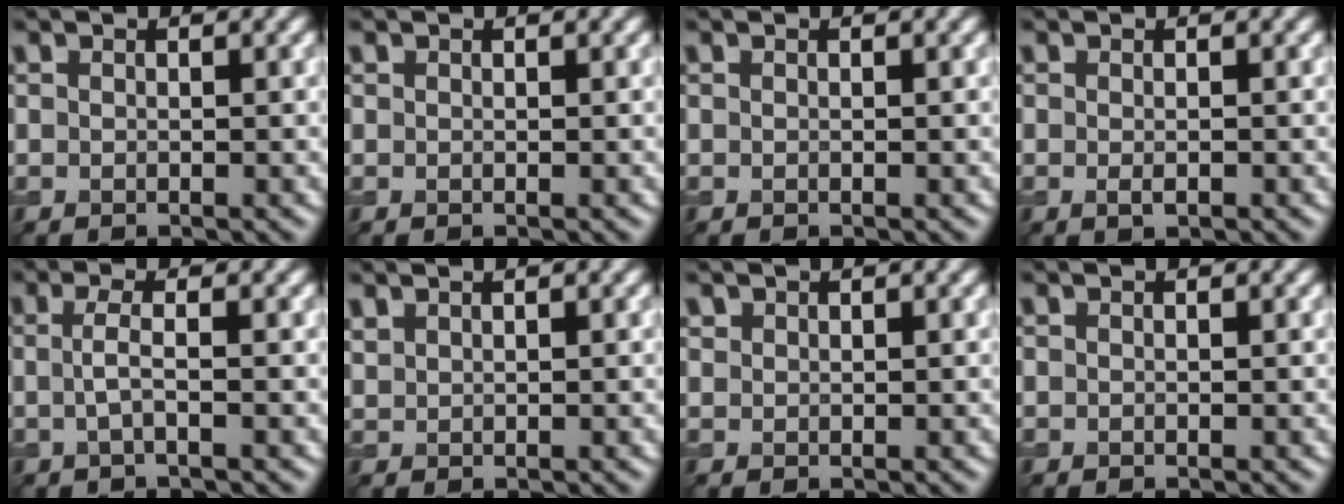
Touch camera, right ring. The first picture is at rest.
{"total": 0.0}
{"total": 0.0}
{"total": 0.8, "force": [-0.2, 0.3, 0.7], "torque": [-0.015, -0.003, -0.002]}
{"total": 1.8, "force": [-0.1, 0.4, 1.8], "torque": [-0.039, 0.001, -0.004]}
{"total": 0.8, "force": [0.8, 0.2, 0.1], "torque": [-0.007, 0.000, 0.022]}
{"total": 0.7, "force": [0.6, 0.5, 0.0], "torque": [0.002, 0.000, 0.013]}
{"total": 0.0}